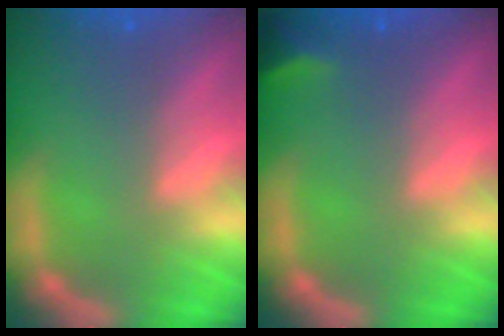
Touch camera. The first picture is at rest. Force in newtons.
{"total": 1.9}